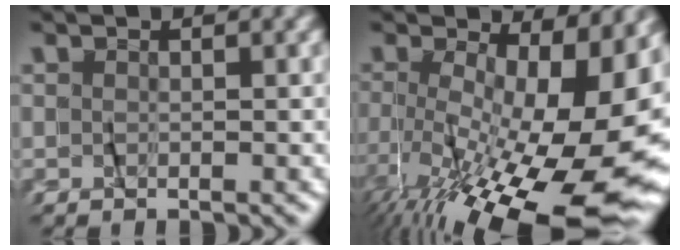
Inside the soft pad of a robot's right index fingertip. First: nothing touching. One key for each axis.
{"total": 12.7, "fx": -6.0, "fy": 3.7, "fz": 10.5, "tx": -0.148, "ty": -0.043, "tz": -0.069}